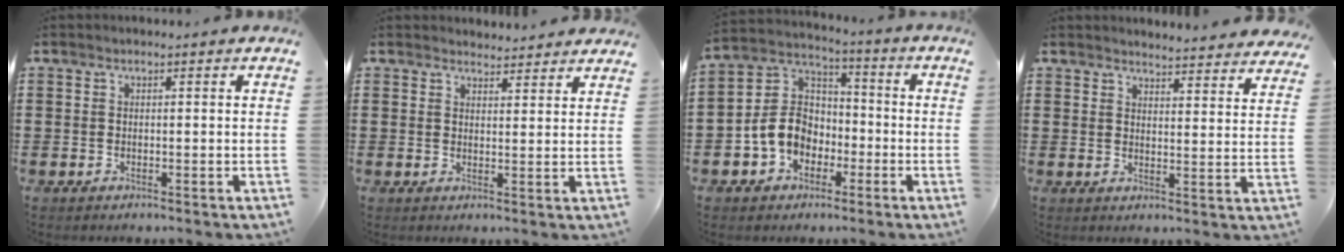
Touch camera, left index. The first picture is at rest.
{"total": 2.9, "force": [2.8, 0.5, 0.1], "torque": [-0.002, -0.010, 0.053]}
{"total": 8.3, "force": [-2.6, 6.9, 3.9], "torque": [-0.117, 0.011, -0.057]}
{"total": 3.9, "force": [3.9, -0.1, 0.2], "torque": [-0.011, -0.023, 0.068]}